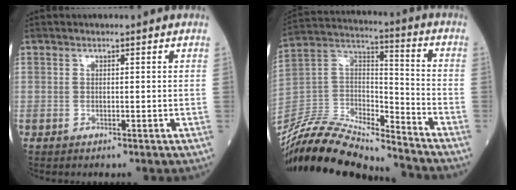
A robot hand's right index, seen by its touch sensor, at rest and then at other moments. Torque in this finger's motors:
{"motor_torque": [0.25, -0.74, 0.38, 0.11]}